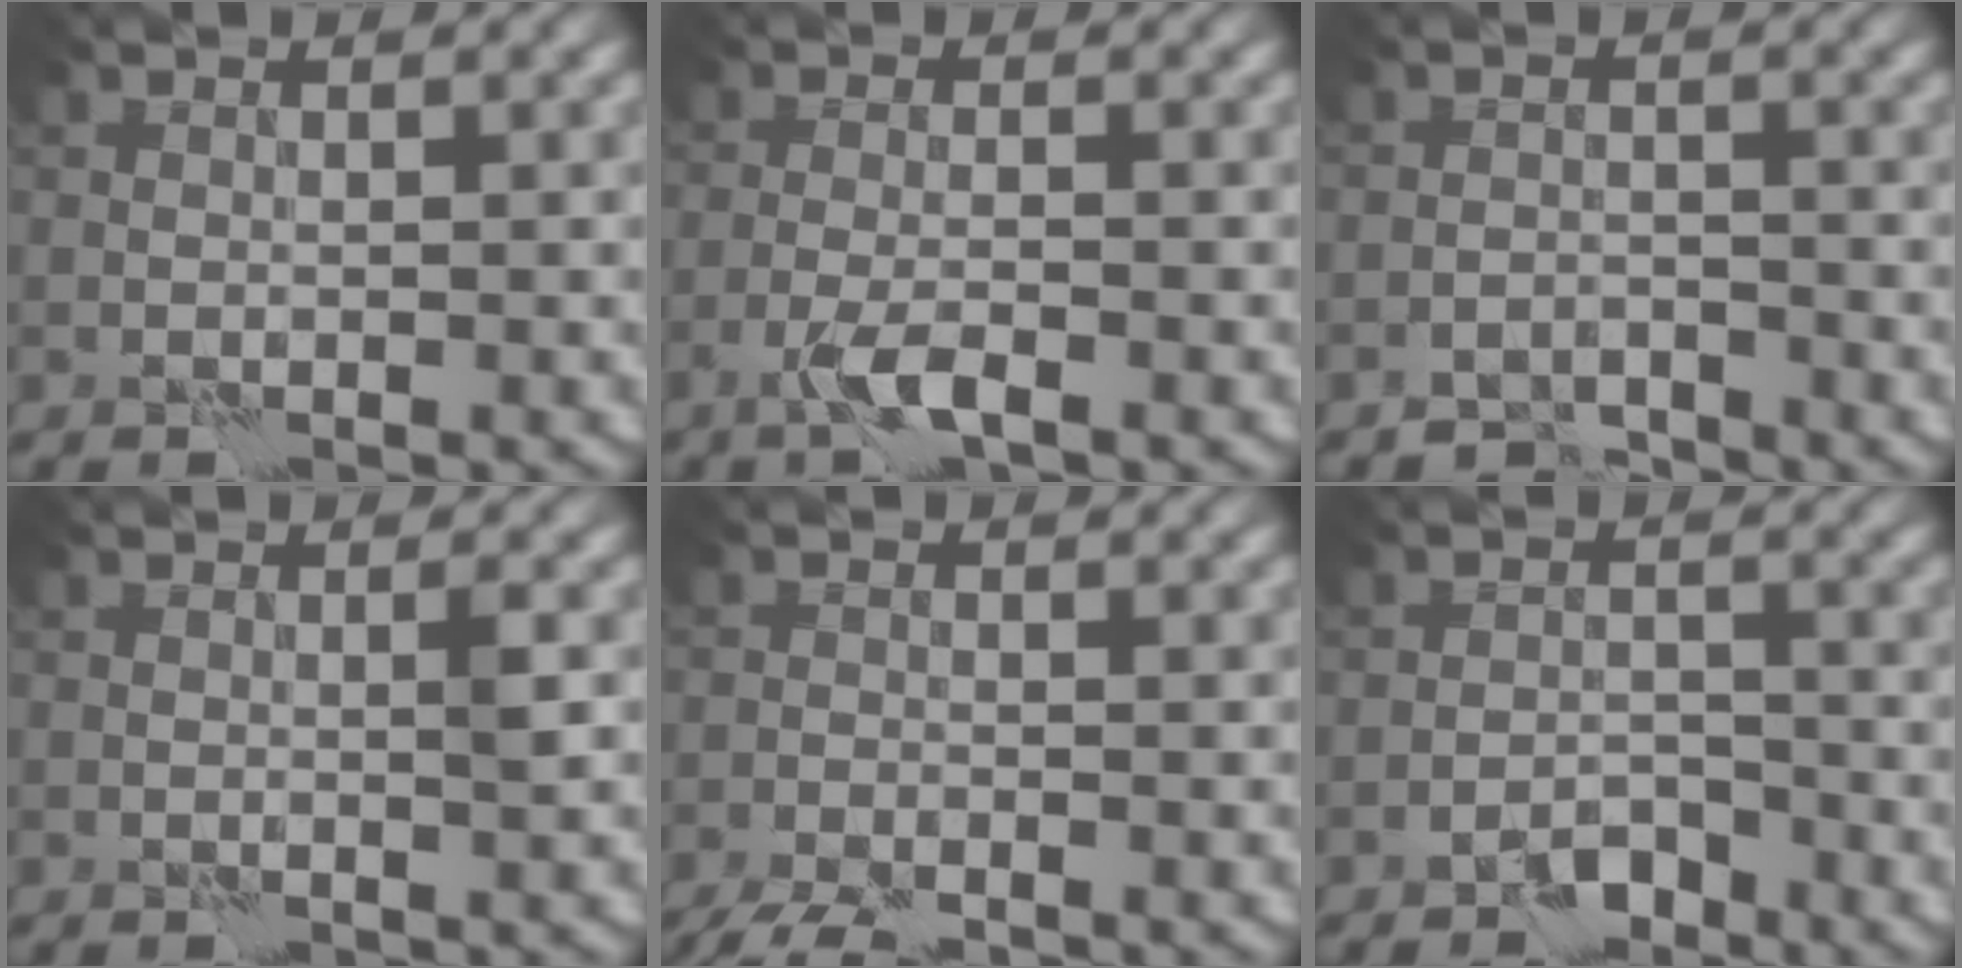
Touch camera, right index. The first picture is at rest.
{"total": 2.5, "force": [-1.6, 0.3, 1.8], "torque": [-0.045, 0.002, -0.037]}
{"total": 2.5, "force": [-2.5, 0.4, 0.0], "torque": [0.006, 0.006, -0.049]}
{"total": 0.9, "force": [-0.1, -0.3, 0.8], "torque": [-0.014, 0.002, -0.002]}
{"total": 3.5, "force": [-3.1, 0.3, 1.5], "torque": [-0.033, -0.010, -0.066]}
{"total": 2.3, "force": [-2.1, 0.8, 0.7], "torque": [-0.007, 0.009, -0.039]}